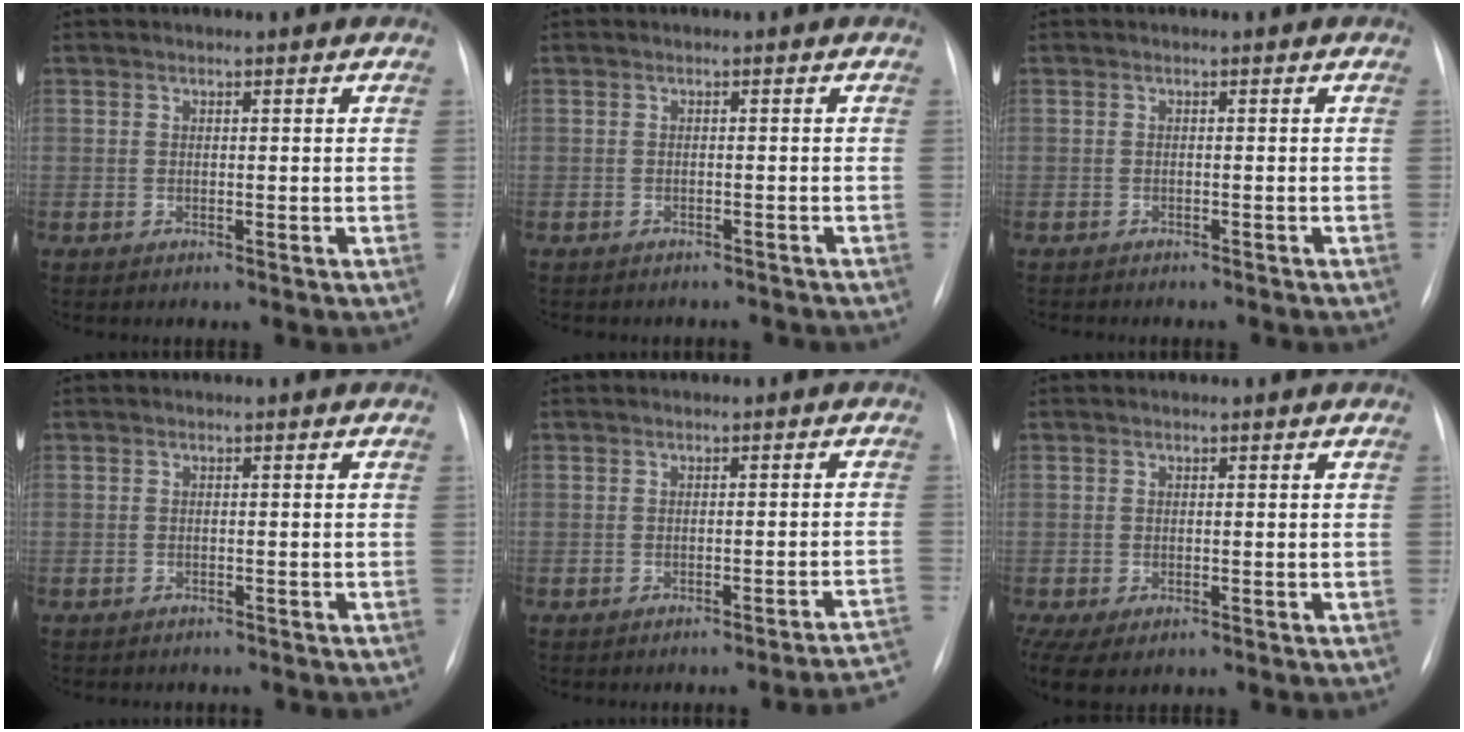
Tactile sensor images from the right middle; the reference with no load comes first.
{"total": 5.7, "force": [-5.2, 2.0, 1.3], "torque": [-0.011, 0.005, -0.056]}
{"total": 5.4, "force": [-4.7, 1.3, 2.2], "torque": [-0.024, -0.004, -0.054]}
{"total": 3.6, "force": [-3.1, 1.6, 0.7], "torque": [-0.009, 0.000, -0.038]}
{"total": 6.5, "force": [-5.9, -0.7, 2.6], "torque": [-0.008, 0.011, -0.065]}
{"total": 7.0, "force": [-3.9, 3.8, 4.4], "torque": [-0.100, -0.009, -0.057]}